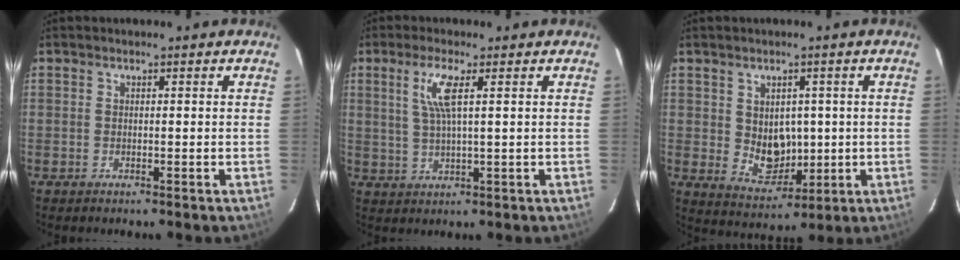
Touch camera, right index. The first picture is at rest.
{"total": 5.1, "force": [1.8, 0.3, 4.8], "torque": [-0.096, -0.001, 0.039]}
{"total": 7.0, "force": [0.5, 5.7, 4.0], "torque": [-0.070, -0.004, 0.028]}